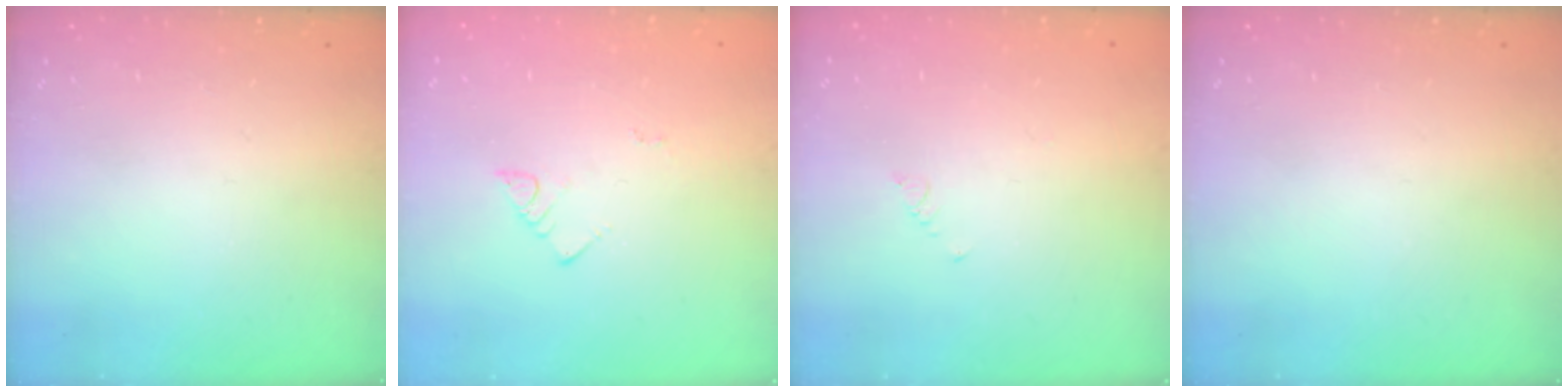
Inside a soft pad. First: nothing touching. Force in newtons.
{"total": 2.7, "press": 2.7, "slide": 0.6}
{"total": 0.7, "press": 0.6, "slide": 0.2}
{"total": 0.0}